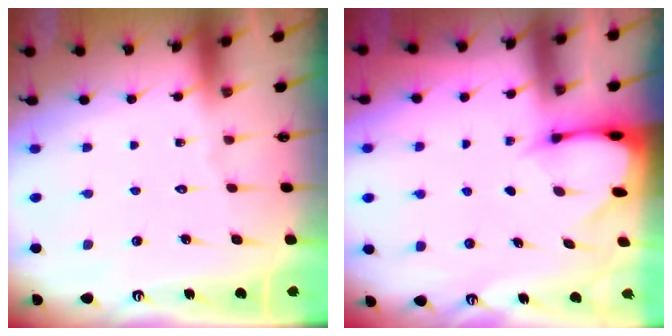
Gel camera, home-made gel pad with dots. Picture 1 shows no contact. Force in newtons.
{"total": 2.9, "press": 2.9, "slide": 0.4}